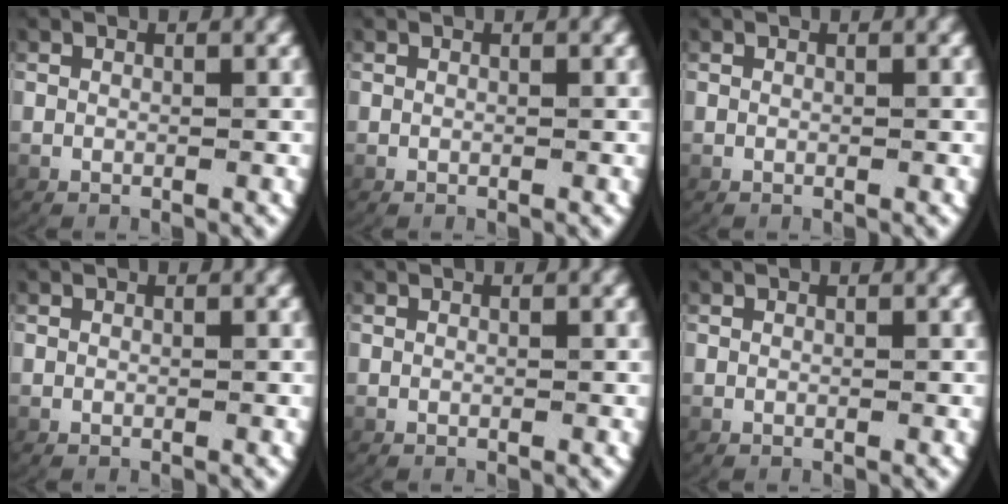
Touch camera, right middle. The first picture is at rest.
{"total": 0.0}
{"total": 0.0}
{"total": 0.0}
{"total": 0.0}
{"total": 0.0}